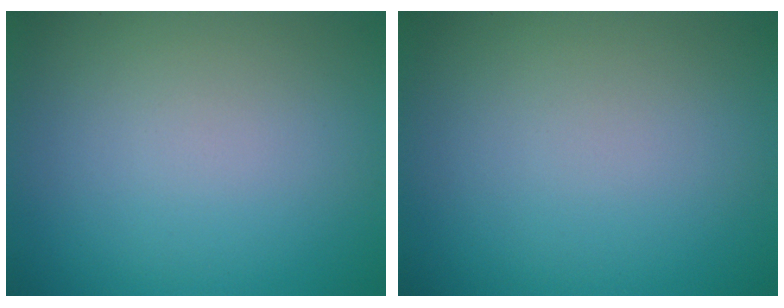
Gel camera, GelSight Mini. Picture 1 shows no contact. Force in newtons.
{"total": 0.0}